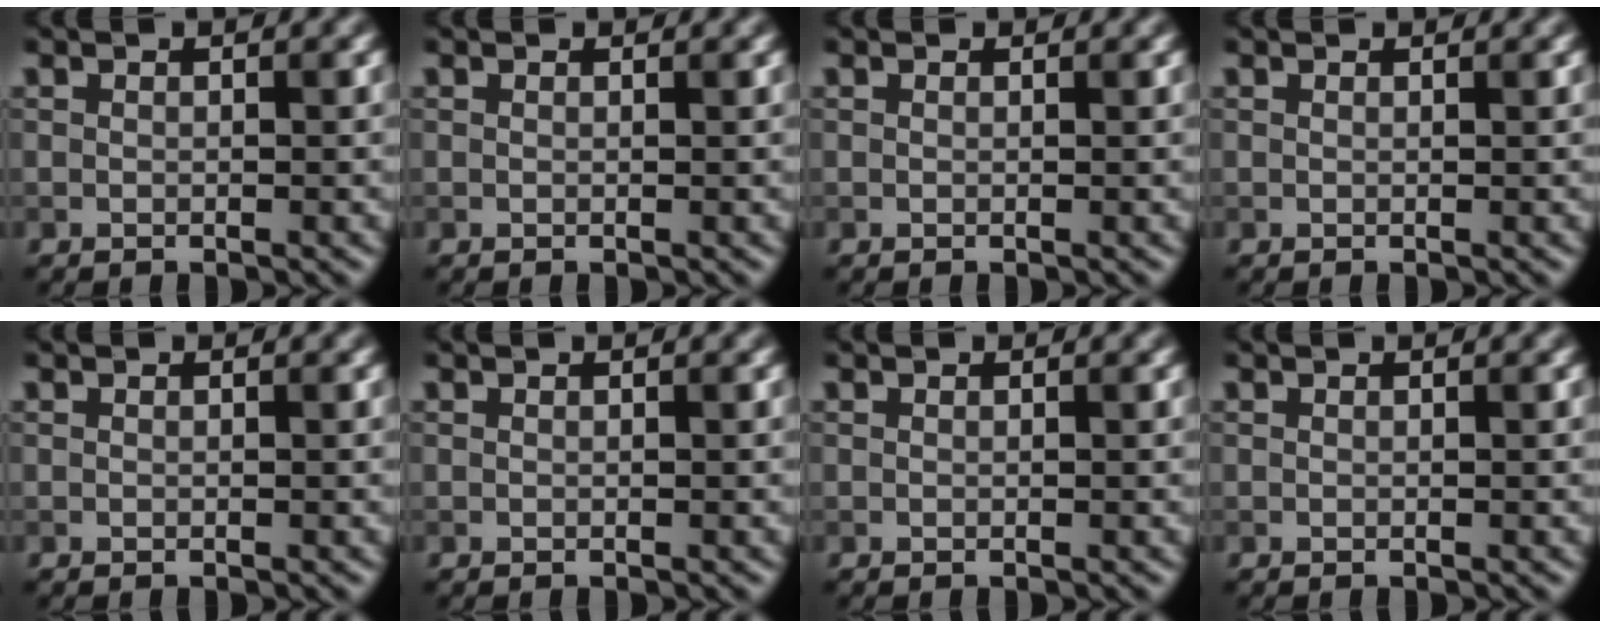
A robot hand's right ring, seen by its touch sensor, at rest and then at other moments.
{"total": 0.0}
{"total": 0.0}
{"total": 0.5, "force": [0.5, 0.1, 0.0], "torque": [-0.002, -0.002, 0.004]}
{"total": 0.0}
{"total": 0.0}
{"total": 0.0}
{"total": 0.0}